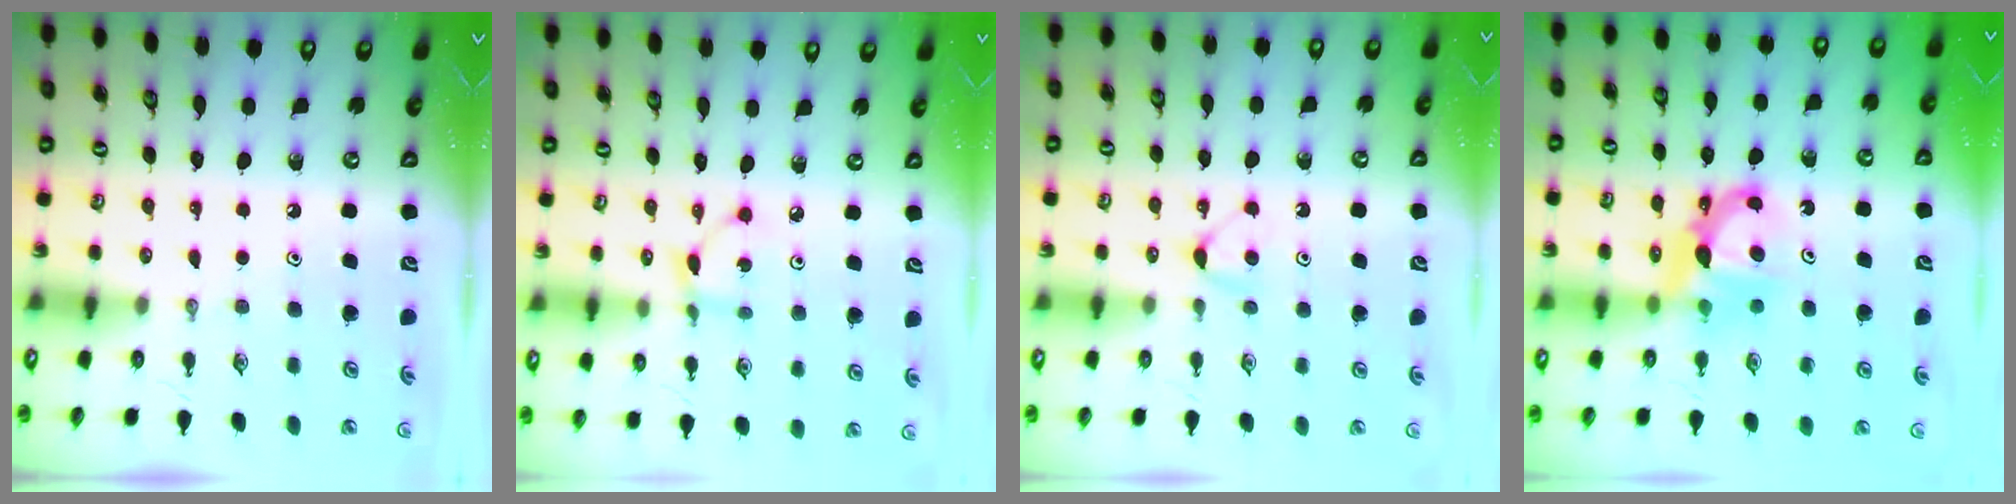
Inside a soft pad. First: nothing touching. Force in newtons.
{"total": 2.7, "press": 2.7, "slide": 0.1}
{"total": 3.9, "press": 3.9, "slide": 0.4}
{"total": 7.5, "press": 7.5, "slide": 0.5}